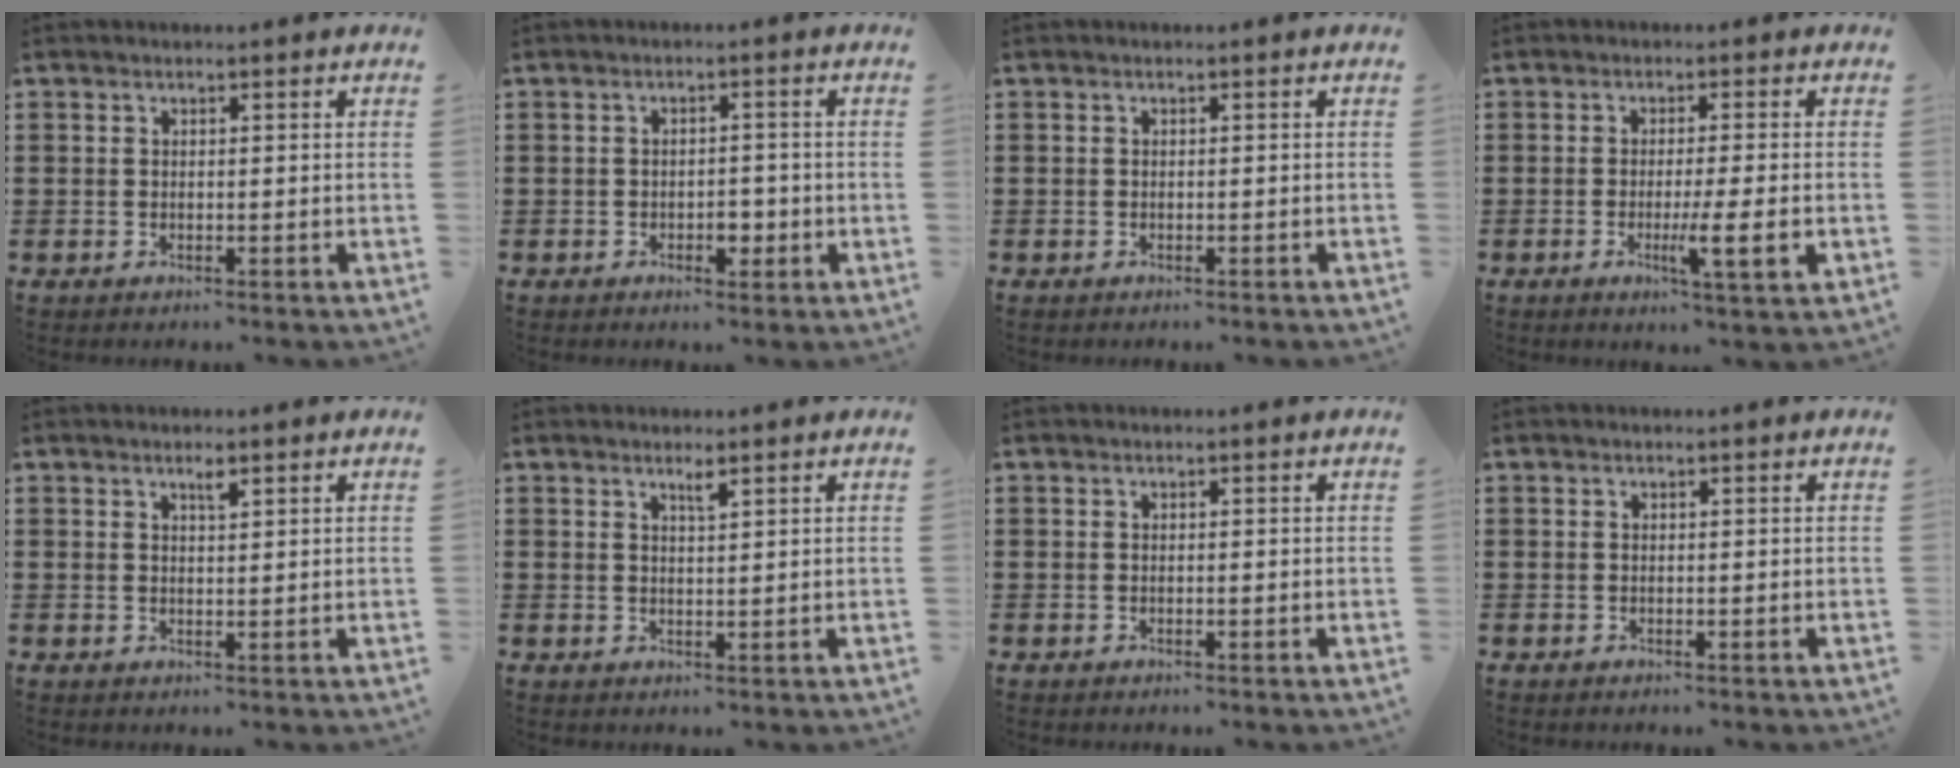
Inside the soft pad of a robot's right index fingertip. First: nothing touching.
{"total": 2.9, "force": [-1.1, 1.7, 2.1], "torque": [-0.032, -0.001, -0.022]}
{"total": 0.6, "force": [-0.6, 0.1, 0.0], "torque": [-0.002, -0.002, -0.013]}
{"total": 6.5, "force": [-1.8, 0.3, 6.2], "torque": [-0.100, -0.015, -0.027]}
{"total": 1.5, "force": [1.0, 0.3, 1.1], "torque": [-0.015, -0.001, 0.015]}
{"total": 1.5, "force": [1.2, 0.1, 0.9], "torque": [-0.011, -0.003, 0.018]}
{"total": 0.0}
{"total": 0.0}